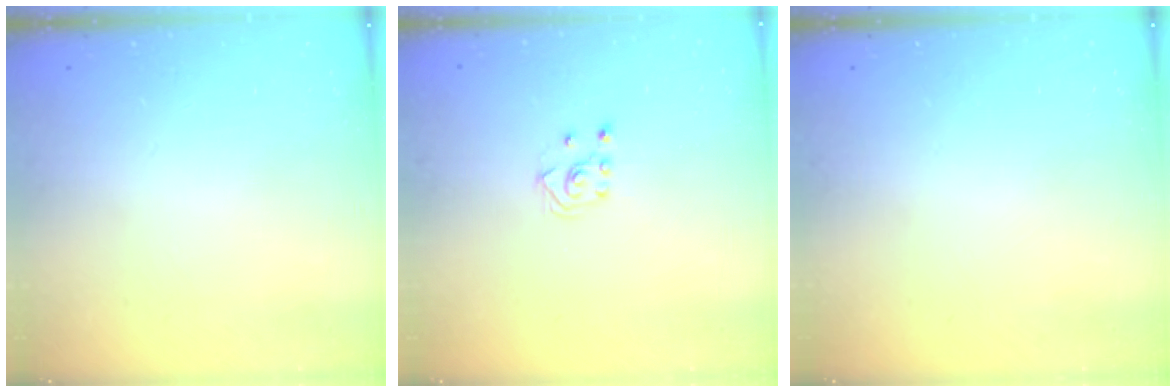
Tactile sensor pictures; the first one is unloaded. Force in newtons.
{"total": 3.1, "press": 3.0, "slide": 0.7}
{"total": 0.0}